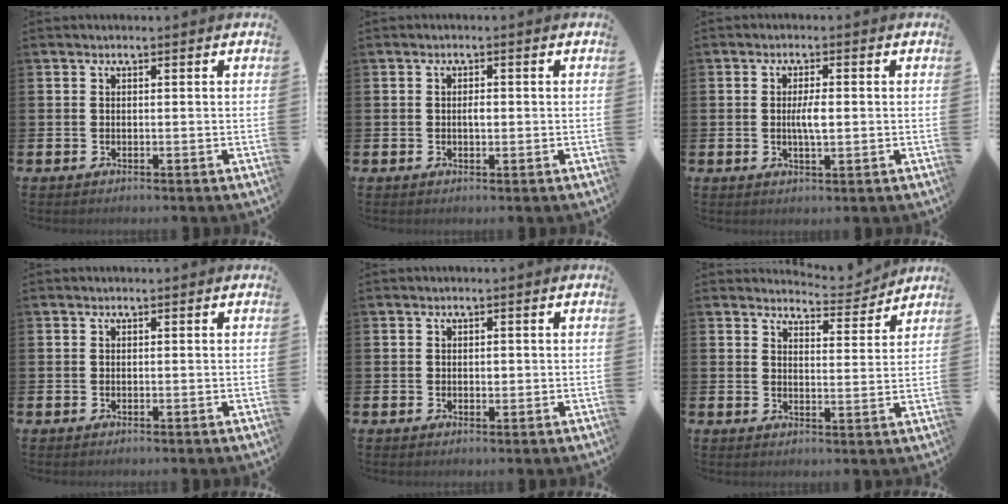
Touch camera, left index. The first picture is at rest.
{"total": 1.2, "force": [0.0, 0.6, 1.1], "torque": [-0.014, 0.002, -0.004]}
{"total": 3.2, "force": [0.0, 0.9, 3.0], "torque": [-0.050, 0.000, -0.004]}
{"total": 0.0}
{"total": 0.8, "force": [0.2, 0.6, 0.4], "torque": [0.006, -0.002, 0.000]}
{"total": 4.7, "force": [4.7, 0.6, 0.1], "torque": [0.003, -0.040, 0.079]}